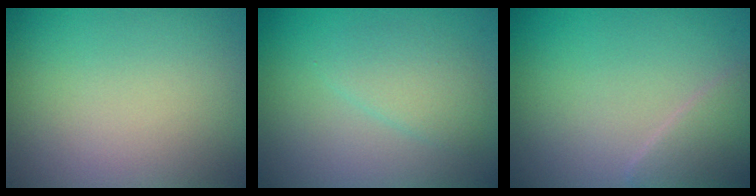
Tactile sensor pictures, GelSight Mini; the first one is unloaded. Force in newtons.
{"total": 2.3, "press": 2.3, "slide": 0.1}
{"total": 2.1, "press": 2.1, "slide": 0.1}